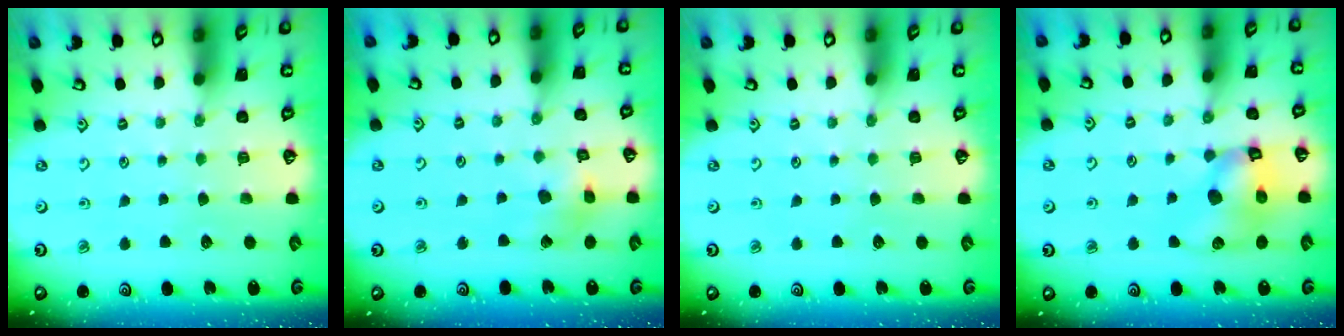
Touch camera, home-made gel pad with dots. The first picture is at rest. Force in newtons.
{"total": 7.8, "press": 7.8, "slide": 0.8}
{"total": 0.0}
{"total": 11.6, "press": 11.5, "slide": 1.7}